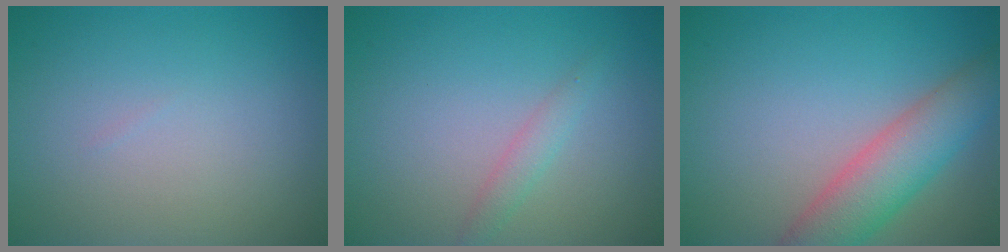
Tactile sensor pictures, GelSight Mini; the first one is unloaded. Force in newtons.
{"total": 1.4, "press": 1.4, "slide": 0.1}
{"total": 5.8, "press": 5.8, "slide": 0.5}